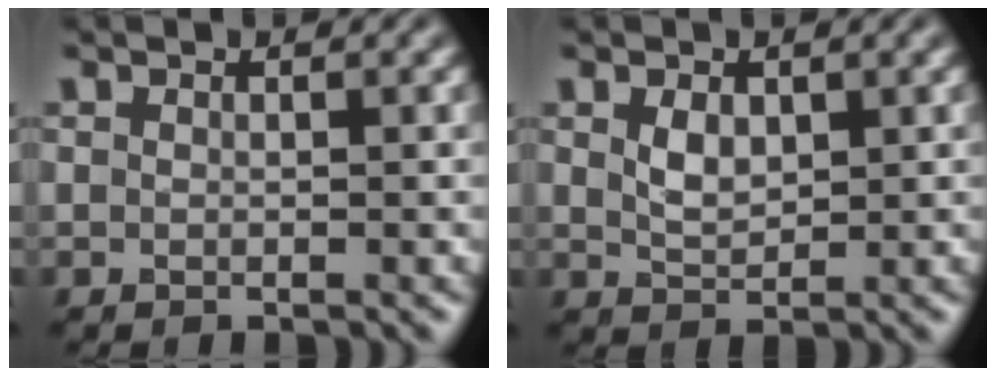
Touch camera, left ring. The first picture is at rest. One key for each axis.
{"total": 1.9, "fx": 0.7, "fy": 1.2, "fz": 1.3, "tx": -0.029, "ty": -0.002, "tz": 0.018}